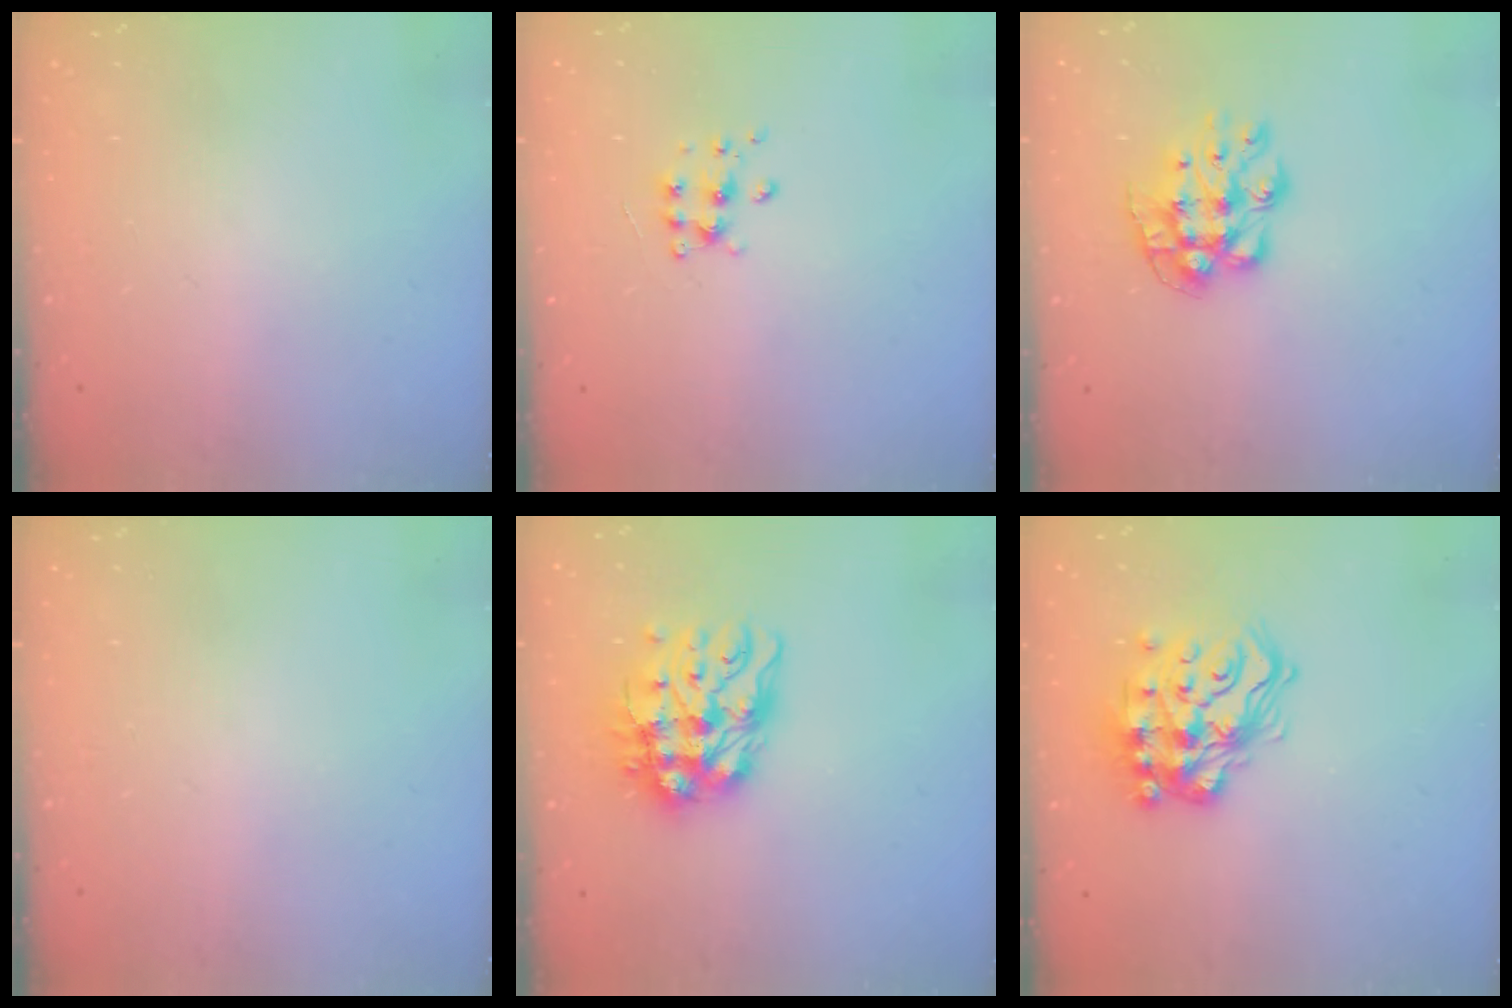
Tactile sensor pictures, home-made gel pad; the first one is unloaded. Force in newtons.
{"total": 6.3, "press": 6.3, "slide": 0.6}
{"total": 9.4, "press": 9.4, "slide": 0.7}
{"total": 0.0}
{"total": 12.6, "press": 12.5, "slide": 1.3}
{"total": 16.3, "press": 16.2, "slide": 2.1}